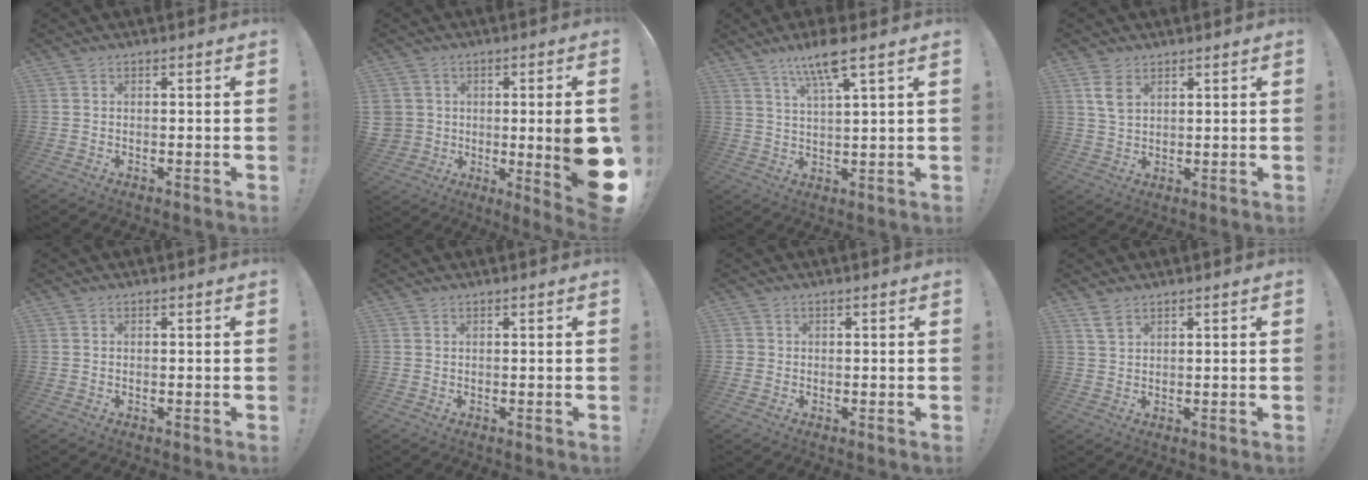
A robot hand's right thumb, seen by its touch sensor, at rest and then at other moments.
{"total": 10.2, "force": [-0.8, 5.1, 8.8], "torque": [-0.129, 0.003, -0.003]}
{"total": 9.1, "force": [5.9, 1.2, 6.8], "torque": [-0.124, -0.021, 0.099]}
{"total": 6.1, "force": [2.8, 4.1, 3.6], "torque": [-0.053, -0.006, 0.055]}
{"total": 0.0}
{"total": 0.0}
{"total": 1.2, "force": [-0.2, 1.1, 0.2], "torque": [-0.012, 0.006, -0.002]}
{"total": 3.2, "force": [2.2, 1.4, 1.9], "torque": [-0.026, -0.012, 0.040]}